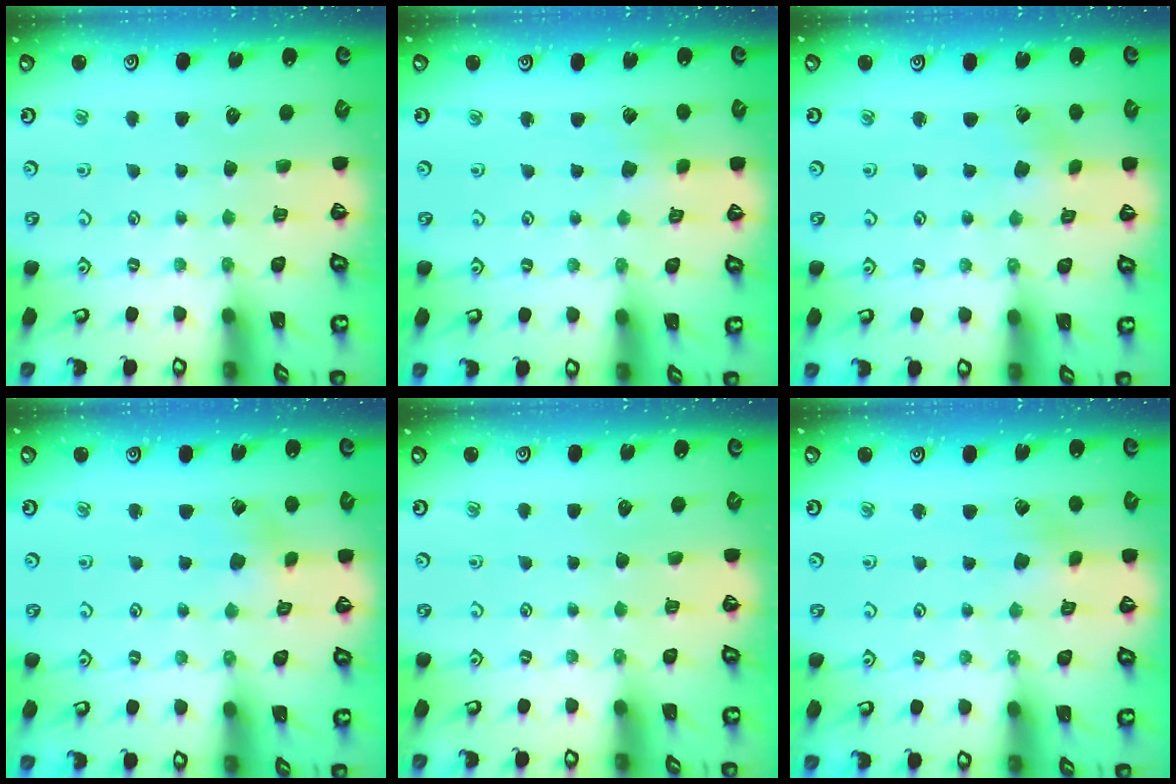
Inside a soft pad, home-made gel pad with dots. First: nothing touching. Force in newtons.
{"total": 2.5, "press": 2.4, "slide": 0.5}
{"total": 1.1, "press": 1.1, "slide": 0.1}
{"total": 2.6, "press": 2.6, "slide": 0.4}
{"total": 0.0}
{"total": 2.6, "press": 2.6, "slide": 0.3}